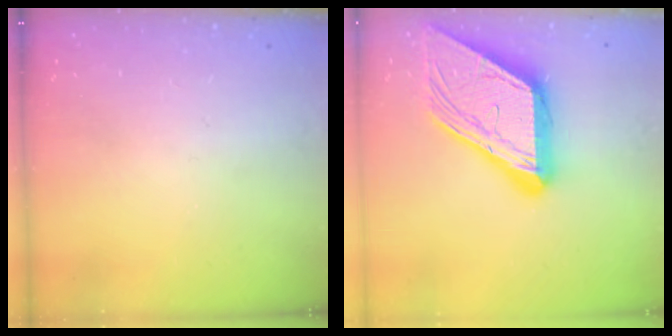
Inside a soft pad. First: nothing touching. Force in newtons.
{"total": 22.4, "press": 22.2, "slide": 2.6}